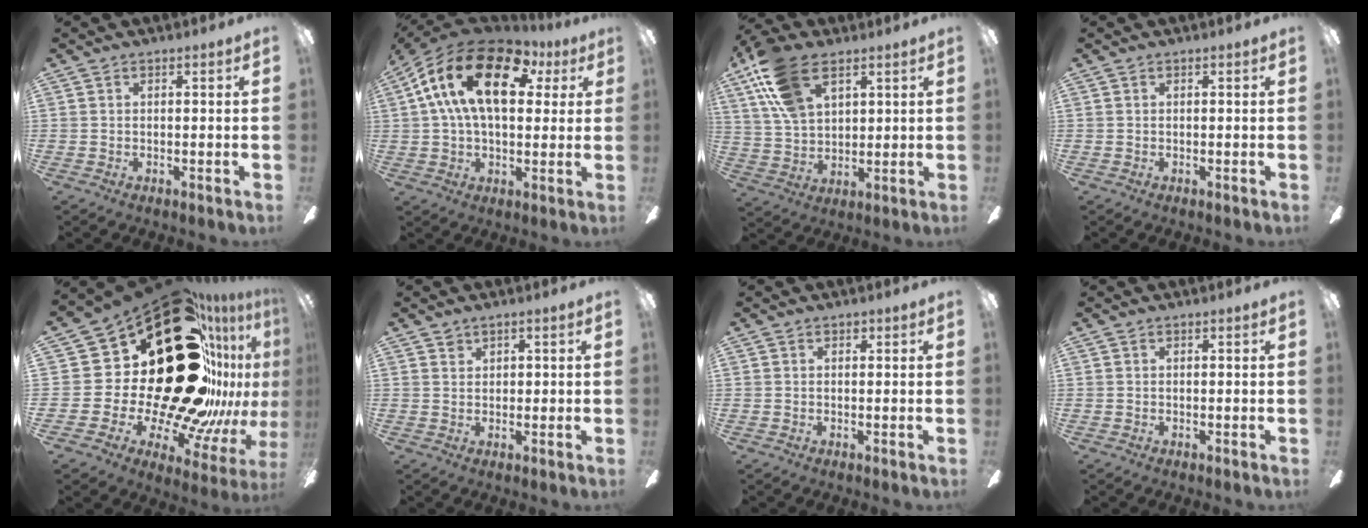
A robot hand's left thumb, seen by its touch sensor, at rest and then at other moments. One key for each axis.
{"total": 20.4, "fx": 7.1, "fy": 11.2, "fz": 15.5, "tx": -0.305, "ty": -0.002, "tz": 0.116}
{"total": 15.9, "fx": 9.0, "fy": 8.8, "fz": 9.8, "tx": -0.197, "ty": -0.015, "tz": 0.170}
{"total": 0.0}
{"total": 48.0, "fx": 12.7, "fy": 24.5, "fz": 39.3, "tx": -0.589, "ty": -0.171, "tz": 0.309}
{"total": 1.4, "fx": 1.0, "fy": 1.0, "fz": 0.2, "tx": -0.006, "ty": 0.002, "tz": 0.019}
{"total": 0.6, "fx": 0.3, "fy": 0.5, "fz": 0.1, "tx": -0.002, "ty": 0.003, "tz": 0.006}
{"total": 0.0}